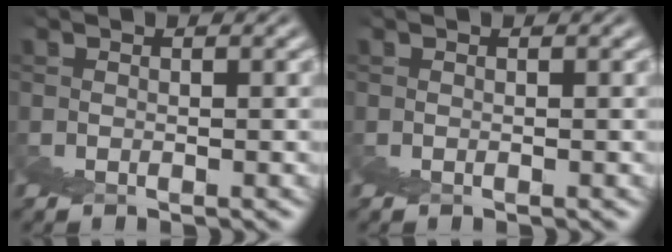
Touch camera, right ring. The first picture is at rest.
{"total": 0.0}